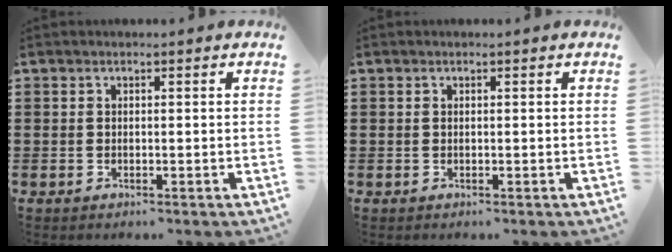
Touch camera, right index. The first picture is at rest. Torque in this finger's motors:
{"motor_torque": [0.05, 0.84, -0.01, 0.01]}